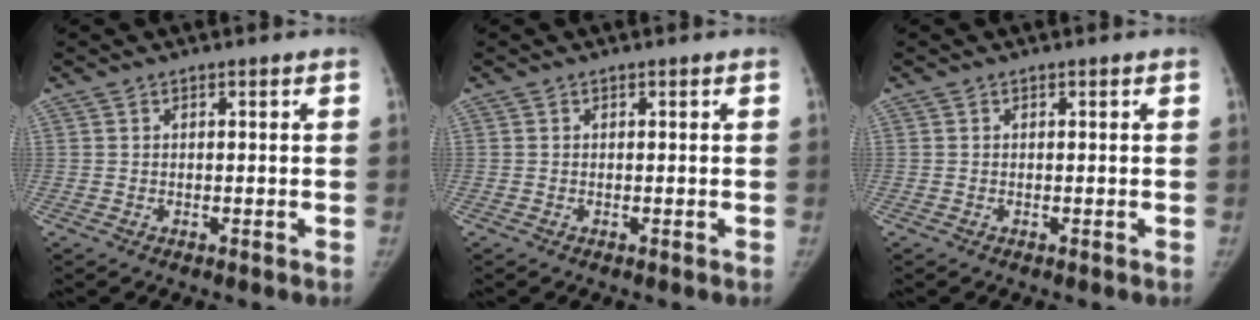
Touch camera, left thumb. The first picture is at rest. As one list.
[{"total": 0.0}, {"total": 0.0}]